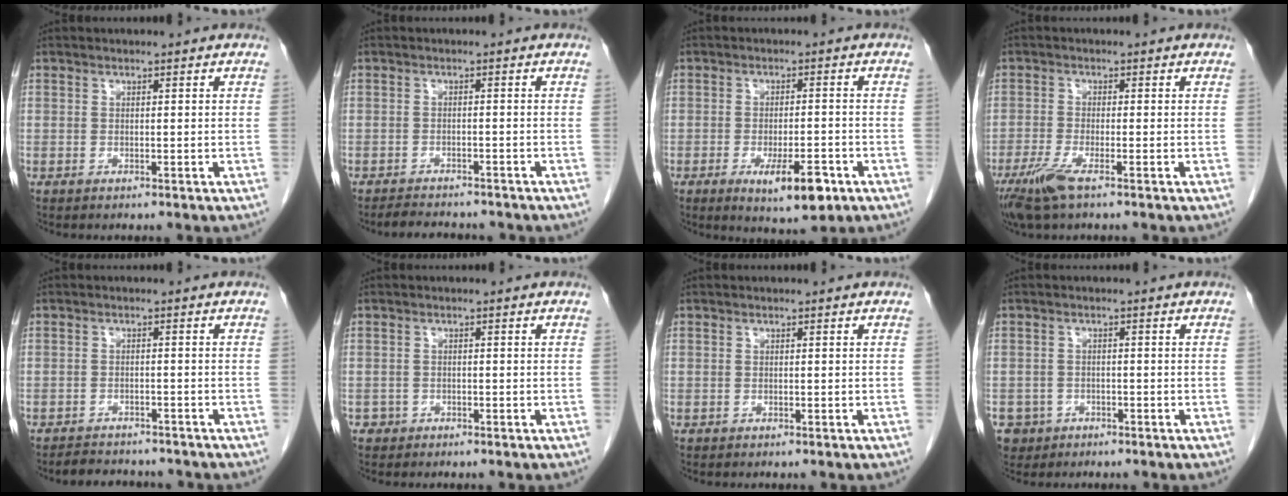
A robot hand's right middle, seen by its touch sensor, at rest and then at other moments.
{"total": 6.3, "force": [-5.8, 1.6, 2.0], "torque": [-0.030, -0.005, -0.081]}
{"total": 7.3, "force": [-3.5, 2.1, 6.0], "torque": [-0.092, -0.009, -0.046]}
{"total": 5.1, "force": [-3.2, 0.5, 3.9], "torque": [-0.086, -0.016, -0.064]}
{"total": 6.3, "force": [-5.9, 1.9, 1.4], "torque": [-0.020, -0.001, -0.079]}
{"total": 1.1, "force": [-0.6, 0.9, -0.1], "torque": [0.000, 0.006, -0.012]}
{"total": 0.0}
{"total": 3.7, "force": [-2.0, 3.2, 0.1], "torque": [0.000, 0.010, -0.031]}